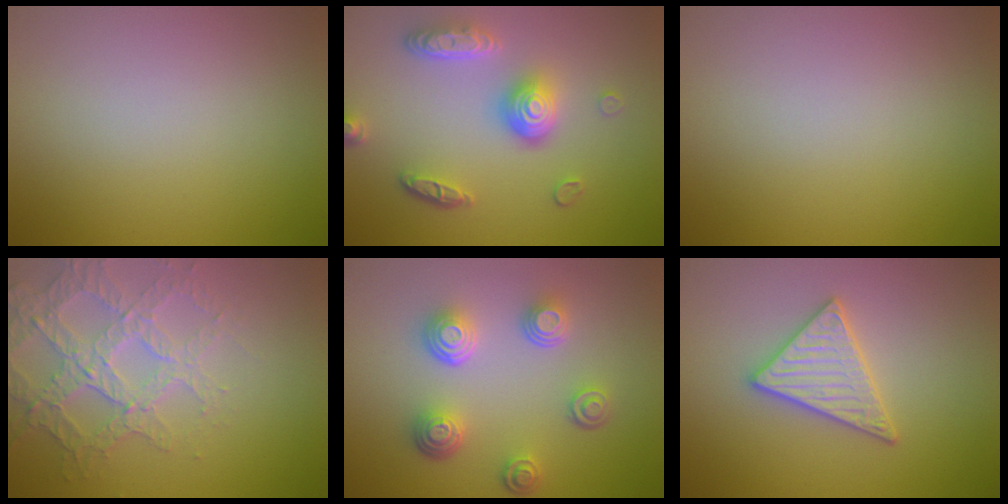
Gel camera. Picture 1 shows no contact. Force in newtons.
{"total": 5.0, "press": 3.7, "slide": 3.4}
{"total": 0.0}
{"total": 3.9, "press": 3.8, "slide": 0.9}
{"total": 4.6, "press": 3.5, "slide": 2.9}
{"total": 3.3, "press": 3.2, "slide": 0.6}